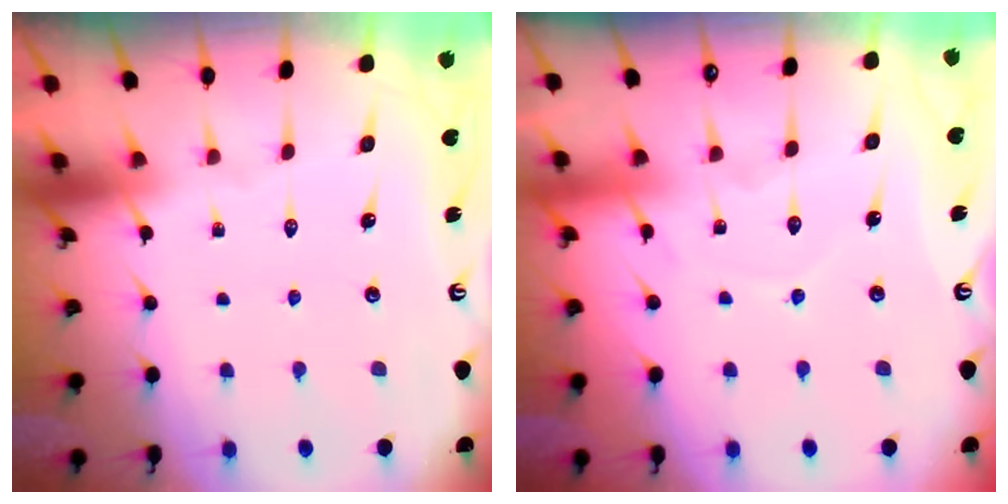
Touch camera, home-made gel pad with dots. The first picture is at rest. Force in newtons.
{"total": 5.9, "press": 5.8, "slide": 0.5}